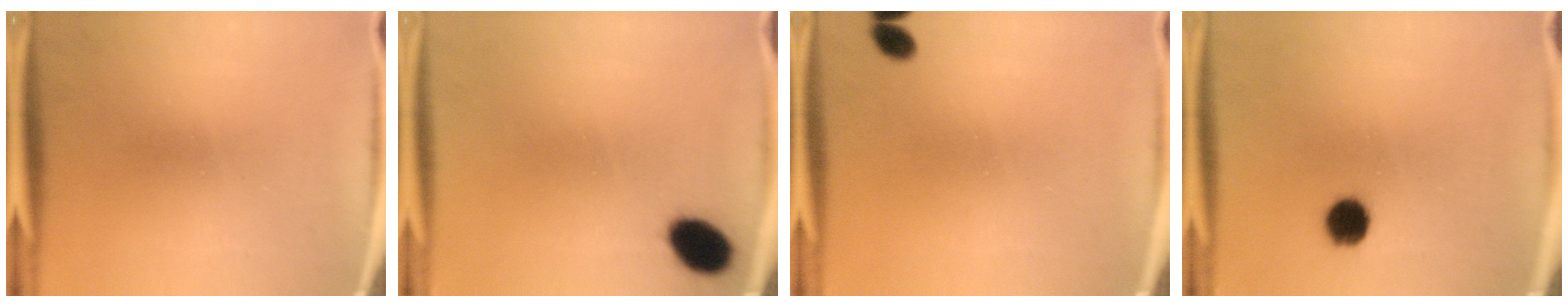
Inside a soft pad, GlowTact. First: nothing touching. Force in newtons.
{"total": 7.8}
{"total": 2.1}
{"total": 6.5}